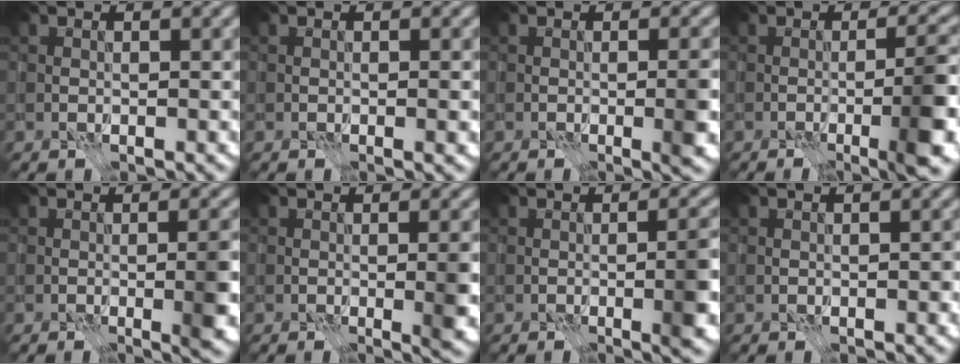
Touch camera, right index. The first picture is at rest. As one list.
[{"total": 0.8, "force": [-0.2, 0.0, 0.8], "torque": [-0.011, 0.001, -0.005]}, {"total": 2.9, "force": [-0.6, 0.6, 2.8], "torque": [-0.036, 0.004, -0.013]}, {"total": 7.3, "force": [-2.5, 1.7, 6.6], "torque": [-0.081, 0.011, -0.043]}, {"total": 3.8, "force": [-0.7, 0.8, 3.6], "torque": [-0.048, 0.002, -0.014]}, {"total": 3.0, "force": [-0.4, 0.5, 2.9], "torque": [-0.039, 0.000, -0.007]}, {"total": 4.0, "force": [-0.9, 0.9, 3.8], "torque": [-0.048, 0.007, -0.019]}, {"total": 0.6, "force": [-0.2, 0.2, 0.5], "torque": [-0.008, 0.003, -0.003]}]